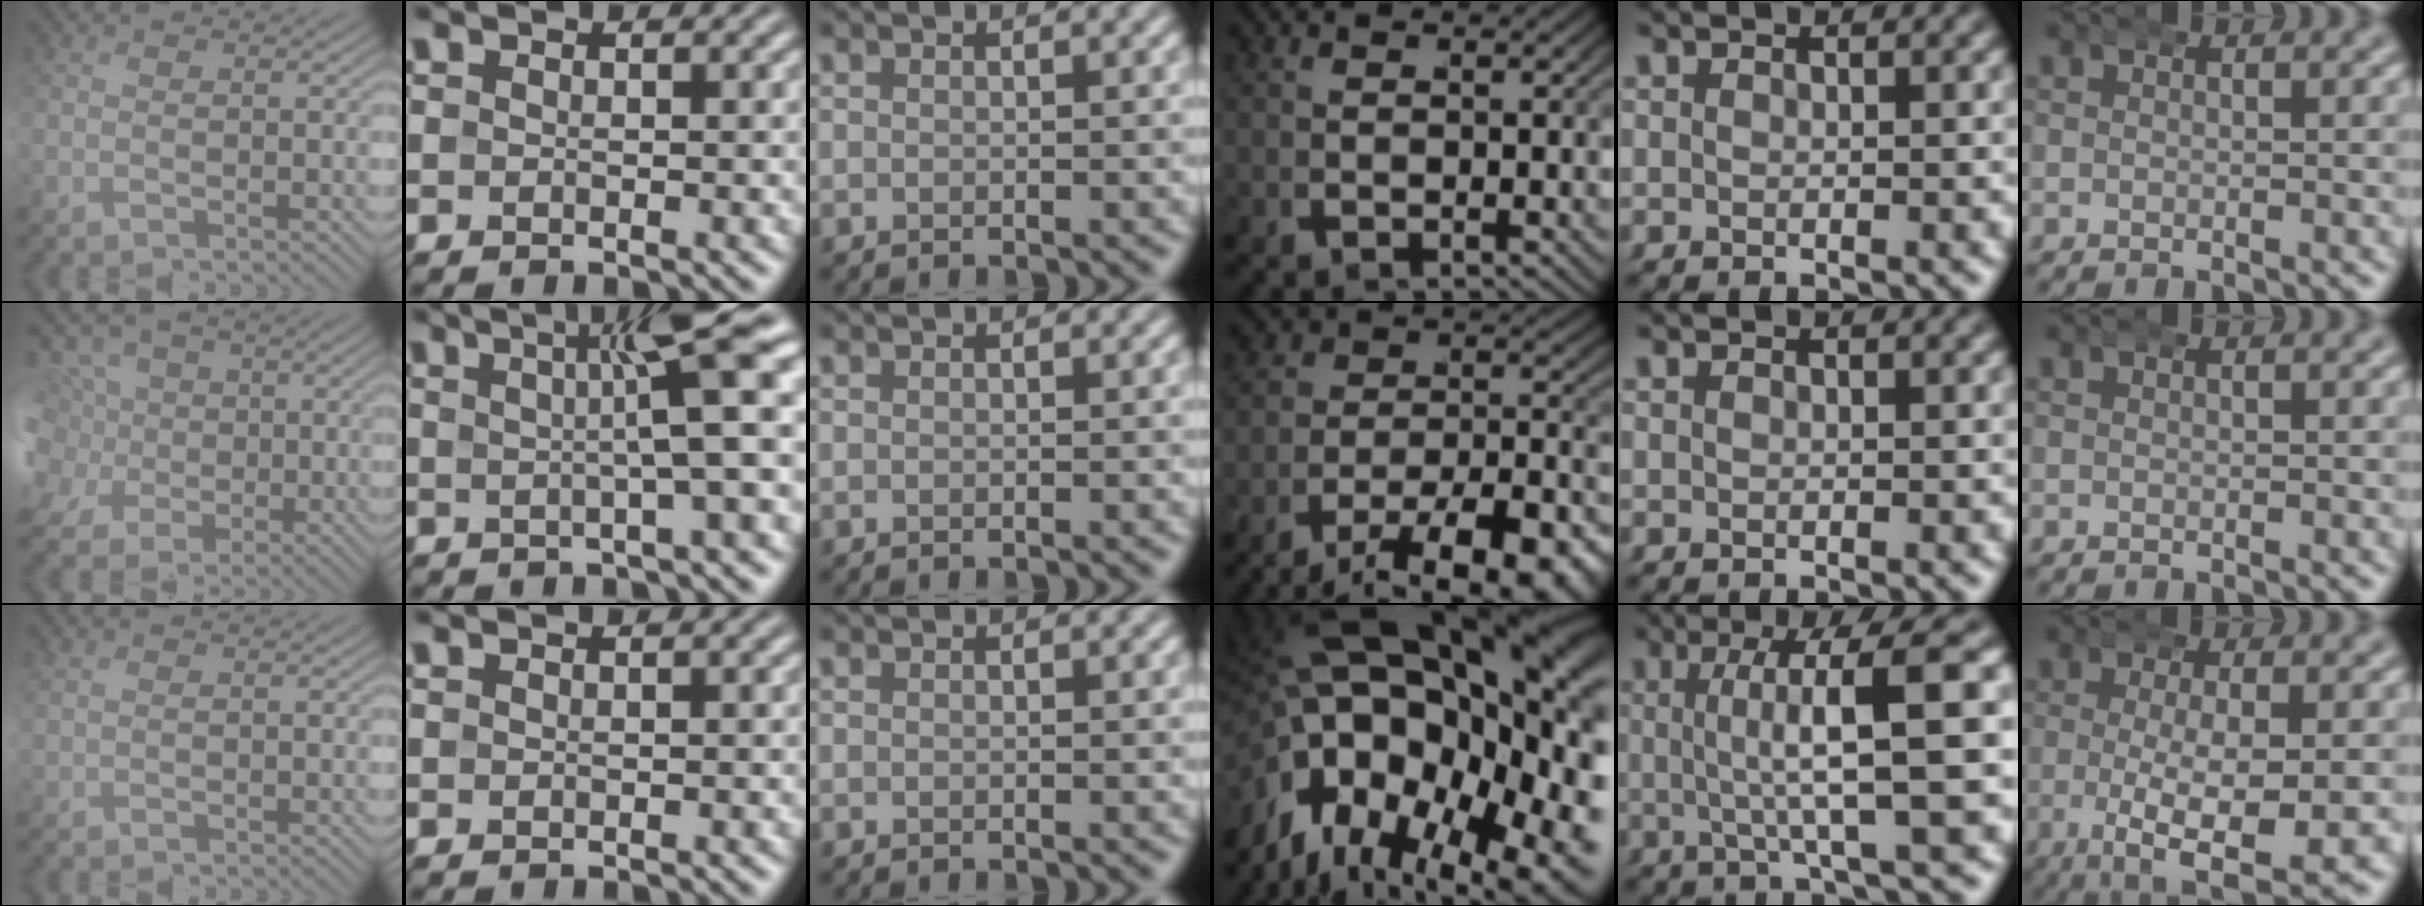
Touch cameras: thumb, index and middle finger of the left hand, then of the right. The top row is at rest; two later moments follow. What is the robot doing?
{"motion": "wrap", "object": "bandana"}